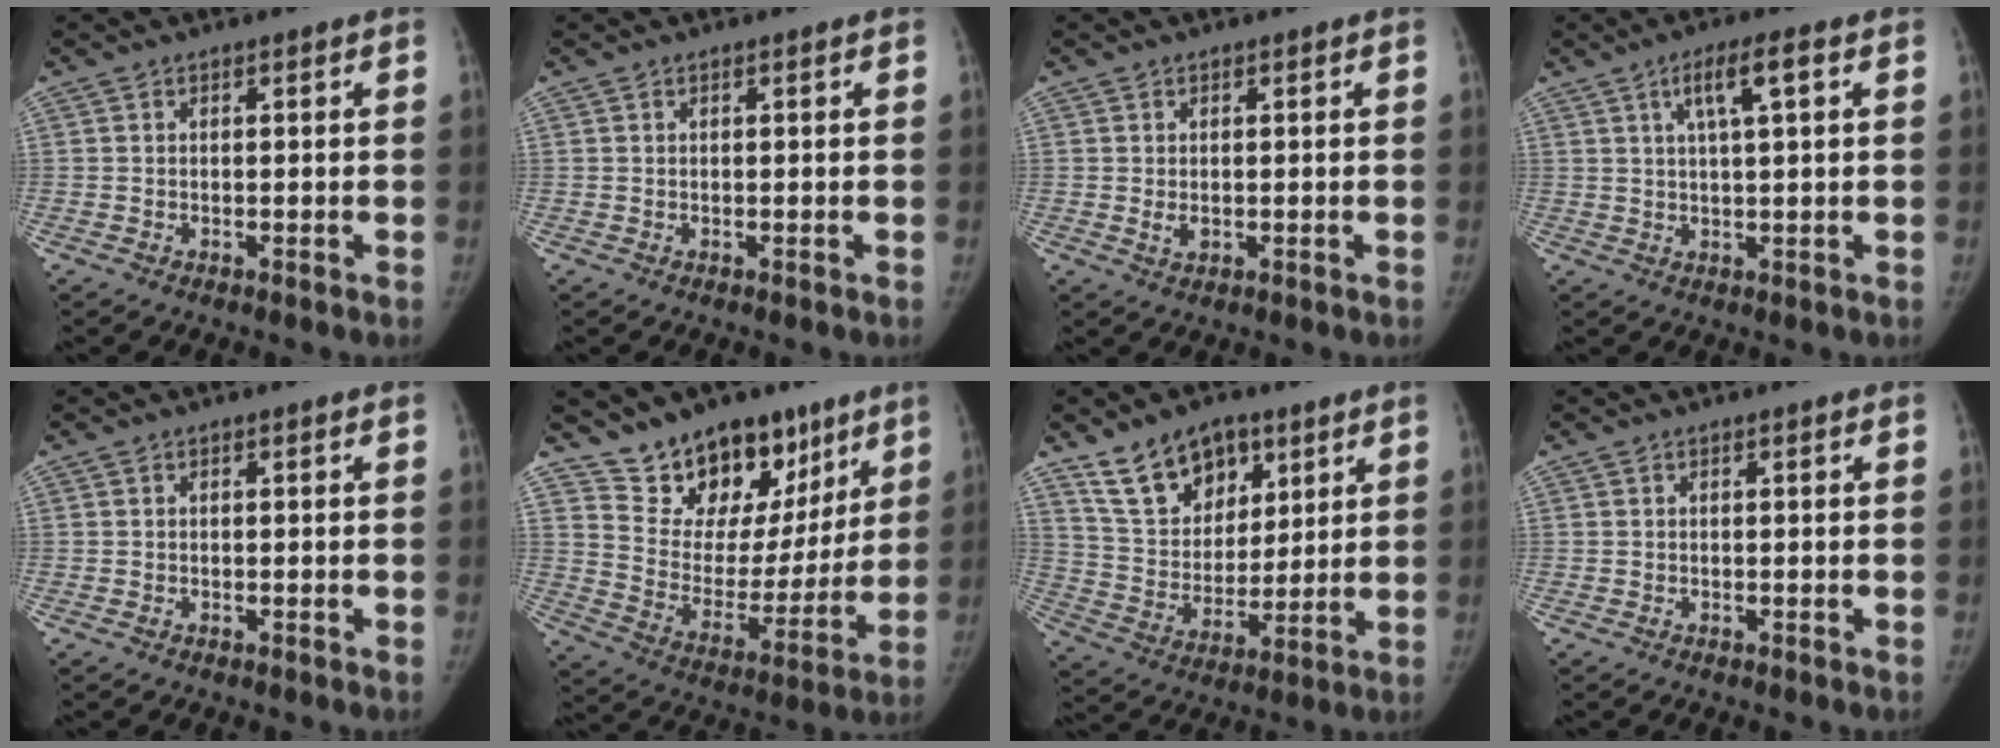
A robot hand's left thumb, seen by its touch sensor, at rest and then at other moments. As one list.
[{"total": 0.0}, {"total": 2.3, "force": [-0.2, 1.7, 1.6], "torque": [-0.022, -0.004, 0.002]}, {"total": 6.0, "force": [2.3, 1.1, 5.5], "torque": [-0.099, 0.004, 0.041]}, {"total": 0.0}, {"total": 19.0, "force": [13.2, 11.3, 7.7], "torque": [-0.047, -0.075, 0.215]}, {"total": 14.3, "force": [8.8, 9.3, 6.4], "torque": [-0.070, -0.037, 0.163]}, {"total": 0.0}]